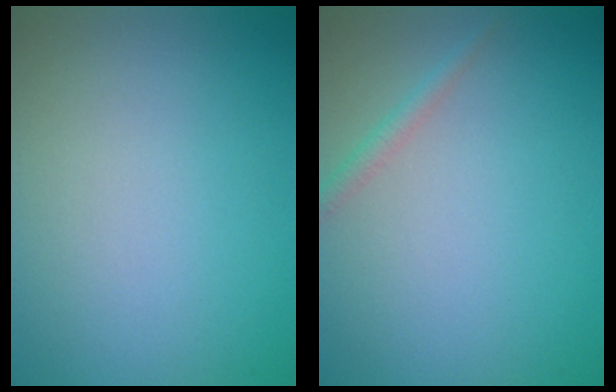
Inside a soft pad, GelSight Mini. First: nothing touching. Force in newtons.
{"total": 1.2, "press": 1.2, "slide": 0.0}